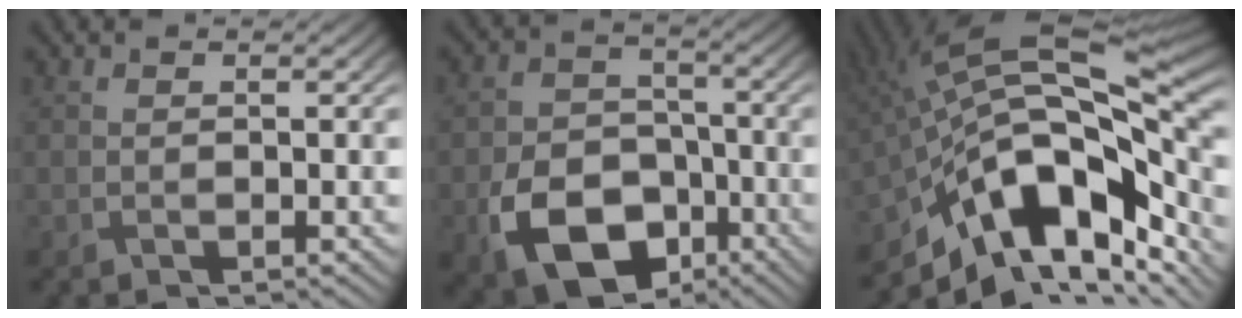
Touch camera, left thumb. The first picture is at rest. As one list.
[{"total": 11.4, "force": [-5.2, 7.8, 6.4], "torque": [-0.137, -0.023, -0.093]}, {"total": 18.2, "force": [-5.0, 9.1, 15.0], "torque": [-0.265, -0.006, -0.093]}]